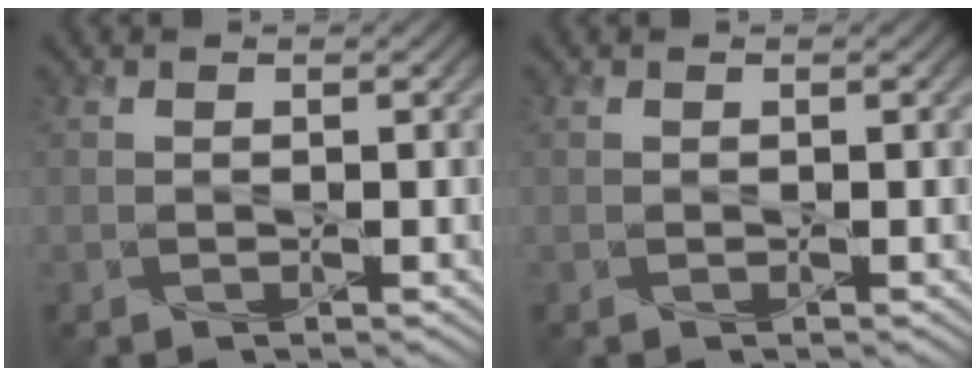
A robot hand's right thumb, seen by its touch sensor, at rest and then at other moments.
{"total": 0.0}